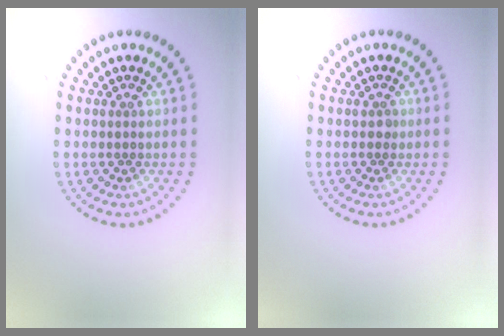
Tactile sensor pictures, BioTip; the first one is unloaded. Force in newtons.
{"total": 0.6, "press": 0.5, "slide": 0.3}